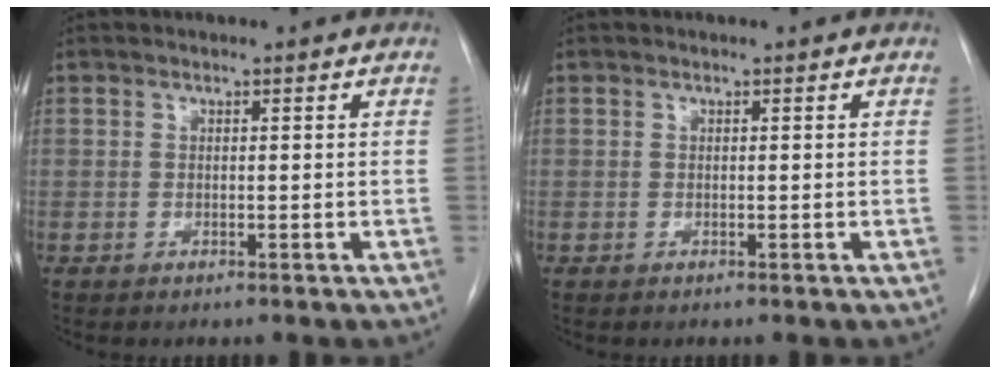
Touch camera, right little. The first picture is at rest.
{"total": 0.0}